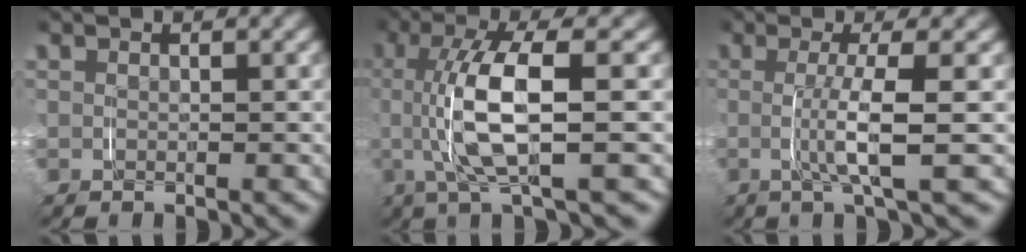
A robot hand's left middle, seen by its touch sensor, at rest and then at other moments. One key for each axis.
{"total": 6.4, "fx": -0.2, "fy": 1.2, "fz": 6.3, "tx": -0.131, "ty": 0.006, "tz": -0.008}
{"total": 3.8, "fx": -0.1, "fy": -0.3, "fz": 3.8, "tx": -0.074, "ty": -0.007, "tz": -0.003}